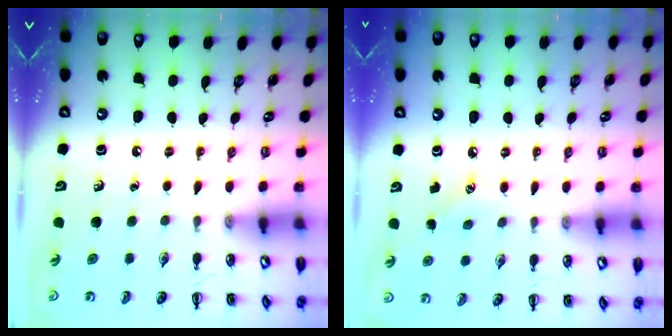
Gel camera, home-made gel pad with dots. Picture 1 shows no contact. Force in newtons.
{"total": 5.9, "press": 5.7, "slide": 1.5}